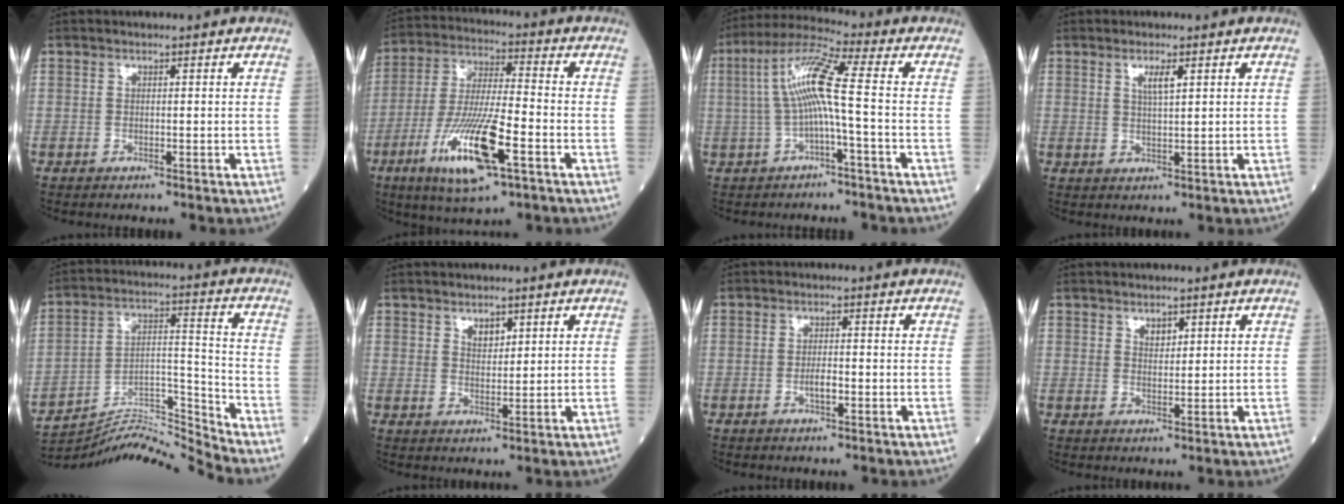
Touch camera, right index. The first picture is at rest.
{"total": 14.9, "force": [-6.3, 2.4, 13.3], "torque": [-0.268, -0.022, -0.112]}
{"total": 9.0, "force": [-0.4, -0.2, 9.0], "torque": [-0.180, 0.030, -0.009]}
{"total": 2.6, "force": [1.3, 0.3, 2.3], "torque": [-0.046, -0.001, 0.023]}
{"total": 13.6, "force": [-13.2, -3.4, 0.3], "torque": [-0.007, 0.044, -0.230]}
{"total": 2.5, "force": [1.6, 1.3, 1.4], "torque": [-0.026, -0.002, 0.031]}
{"total": 2.1, "force": [-0.7, 0.5, 1.9], "torque": [-0.032, 0.002, -0.012]}
{"total": 1.8, "force": [1.1, 0.9, 1.0], "torque": [-0.019, -0.001, 0.022]}